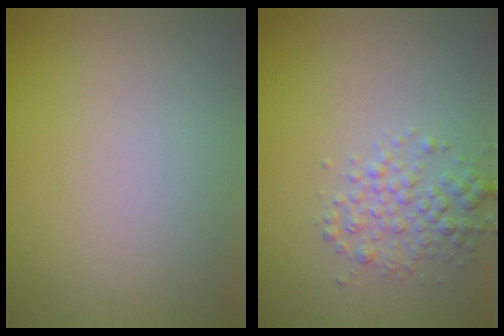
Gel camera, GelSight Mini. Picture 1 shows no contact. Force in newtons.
{"total": 2.7, "press": 2.7, "slide": 0.0}